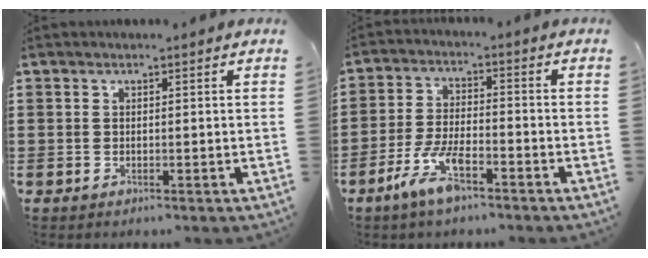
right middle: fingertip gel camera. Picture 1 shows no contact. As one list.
[{"total": 7.3, "force": [-4.4, 2.3, 5.3], "torque": [-0.118, -0.001, -0.083]}]